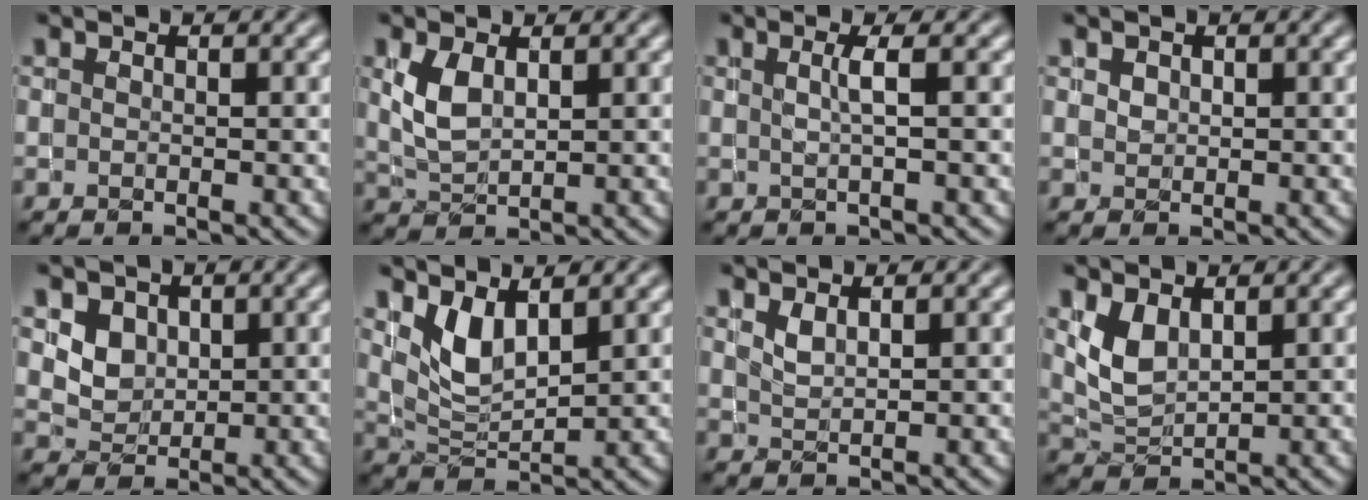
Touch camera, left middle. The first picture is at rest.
{"total": 3.0, "force": [0.8, 1.7, 2.3], "torque": [-0.060, 0.001, 0.023]}
{"total": 1.6, "force": [-0.1, 0.3, 1.6], "torque": [-0.027, -0.002, -0.005]}
{"total": 0.5, "force": [0.3, 0.5, 0.1], "torque": [-0.003, -0.001, 0.010]}
{"total": 2.7, "force": [1.0, 2.2, 1.1], "torque": [-0.031, -0.014, 0.031]}
{"total": 3.7, "force": [1.7, 1.7, 2.8], "torque": [-0.066, -0.010, 0.040]}
{"total": 0.9, "force": [0.6, 0.3, 0.6], "torque": [-0.017, -0.003, 0.017]}
{"total": 2.7, "force": [1.1, 1.6, 2.0], "torque": [-0.046, -0.005, 0.030]}